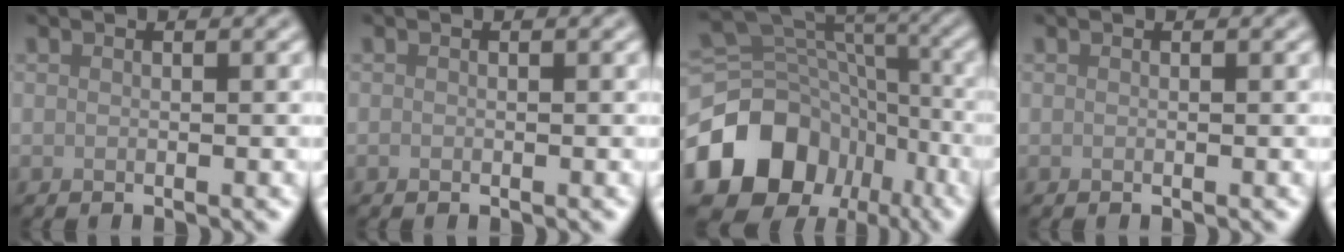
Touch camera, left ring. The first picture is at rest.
{"total": 0.0}
{"total": 14.3, "force": [-6.4, 11.3, 6.2], "torque": [-0.137, -0.002, -0.106]}
{"total": 0.0}